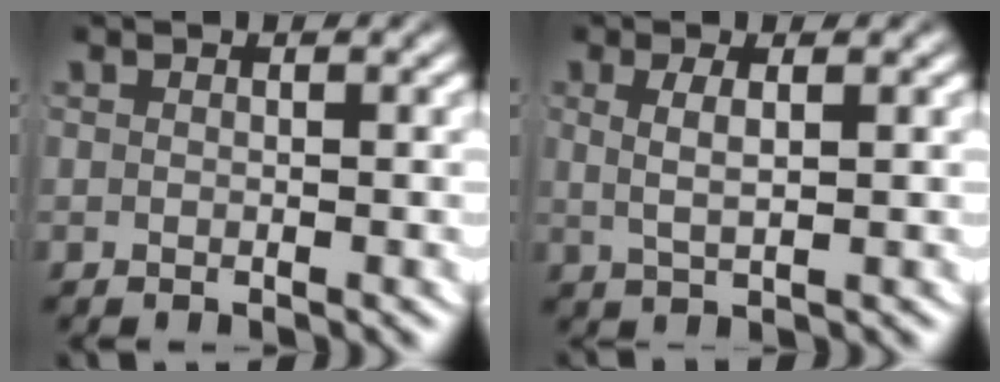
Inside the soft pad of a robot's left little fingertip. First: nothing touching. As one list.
[{"total": 2.5, "force": [0.7, 0.8, 2.2], "torque": [-0.042, 0.000, 0.018]}]